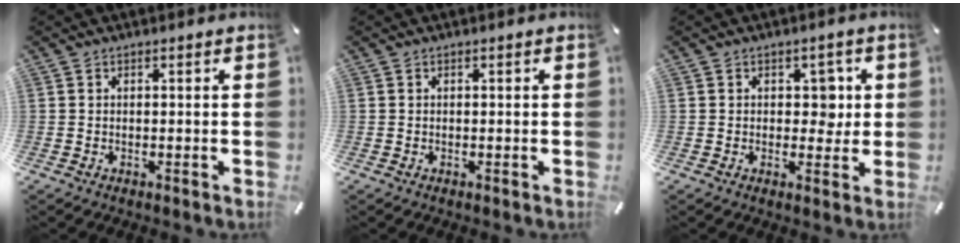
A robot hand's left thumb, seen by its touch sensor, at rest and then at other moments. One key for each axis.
{"total": 0.0}
{"total": 5.4, "fx": 0.9, "fy": 4.1, "fz": 3.4, "tx": -0.025, "ty": -0.008, "tz": 0.005}